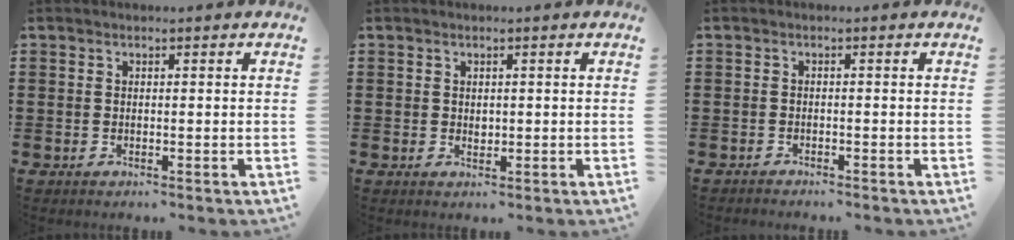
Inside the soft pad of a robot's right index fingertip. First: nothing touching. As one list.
[{"total": 1.0, "force": [0.2, 0.7, 0.6], "torque": [-0.013, 0.004, 0.004]}, {"total": 1.0, "force": [-1.0, 0.0, 0.0], "torque": [-0.002, 0.002, -0.021]}]